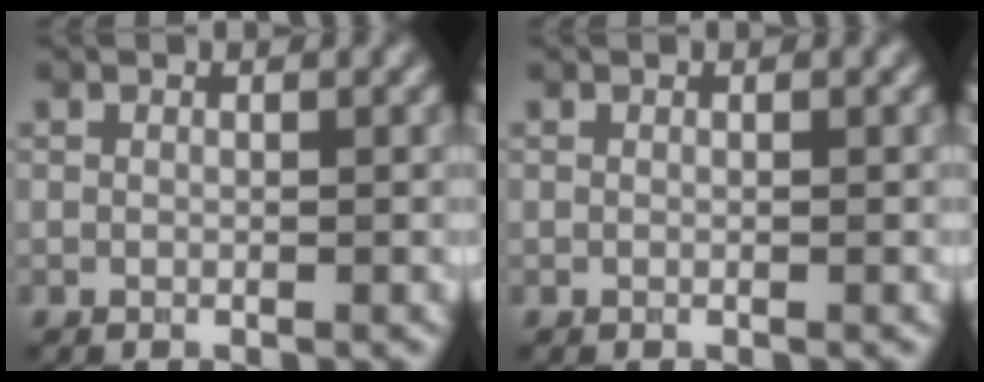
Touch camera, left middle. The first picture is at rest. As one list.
[{"total": 0.0}]